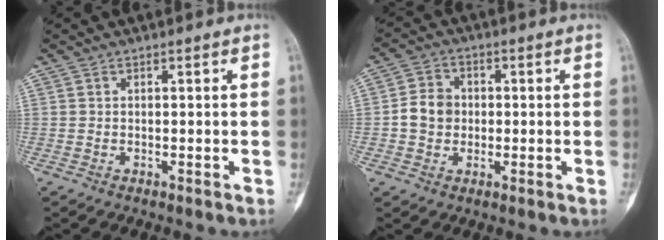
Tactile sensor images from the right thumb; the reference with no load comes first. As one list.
[{"total": 6.0, "force": [-0.3, 5.2, 2.9], "torque": [-0.035, 0.013, -0.012]}]